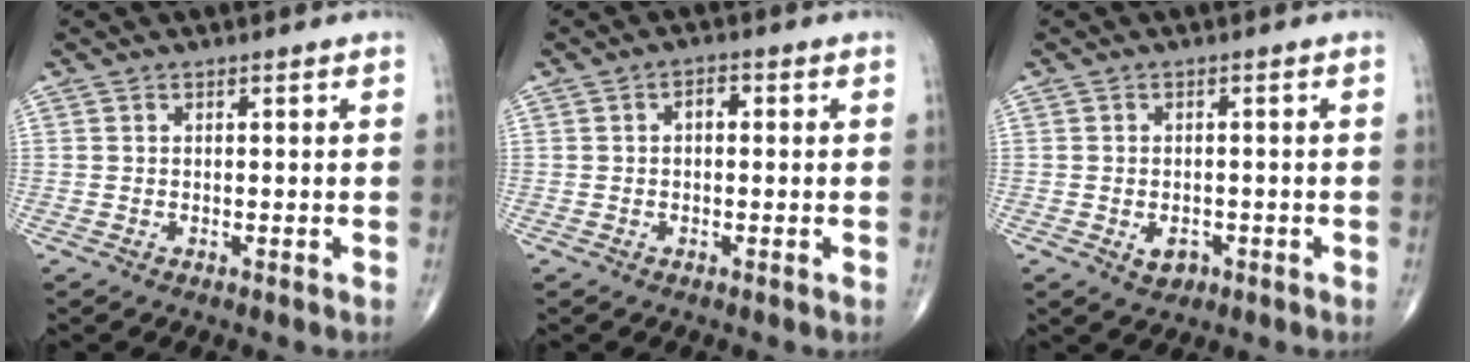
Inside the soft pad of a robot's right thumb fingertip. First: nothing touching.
{"total": 2.1, "force": [0.1, 1.3, 1.6], "torque": [-0.017, 0.008, -0.005]}
{"total": 2.9, "force": [-1.1, 2.1, 1.7], "torque": [-0.020, 0.003, -0.012]}